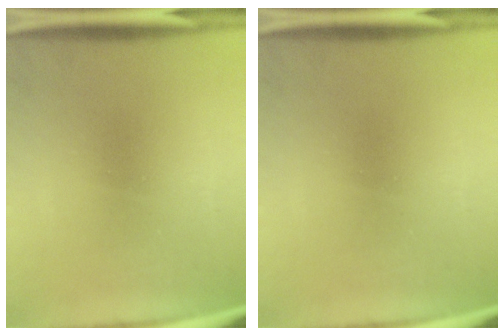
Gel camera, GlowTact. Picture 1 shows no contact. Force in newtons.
{"total": 0.0}